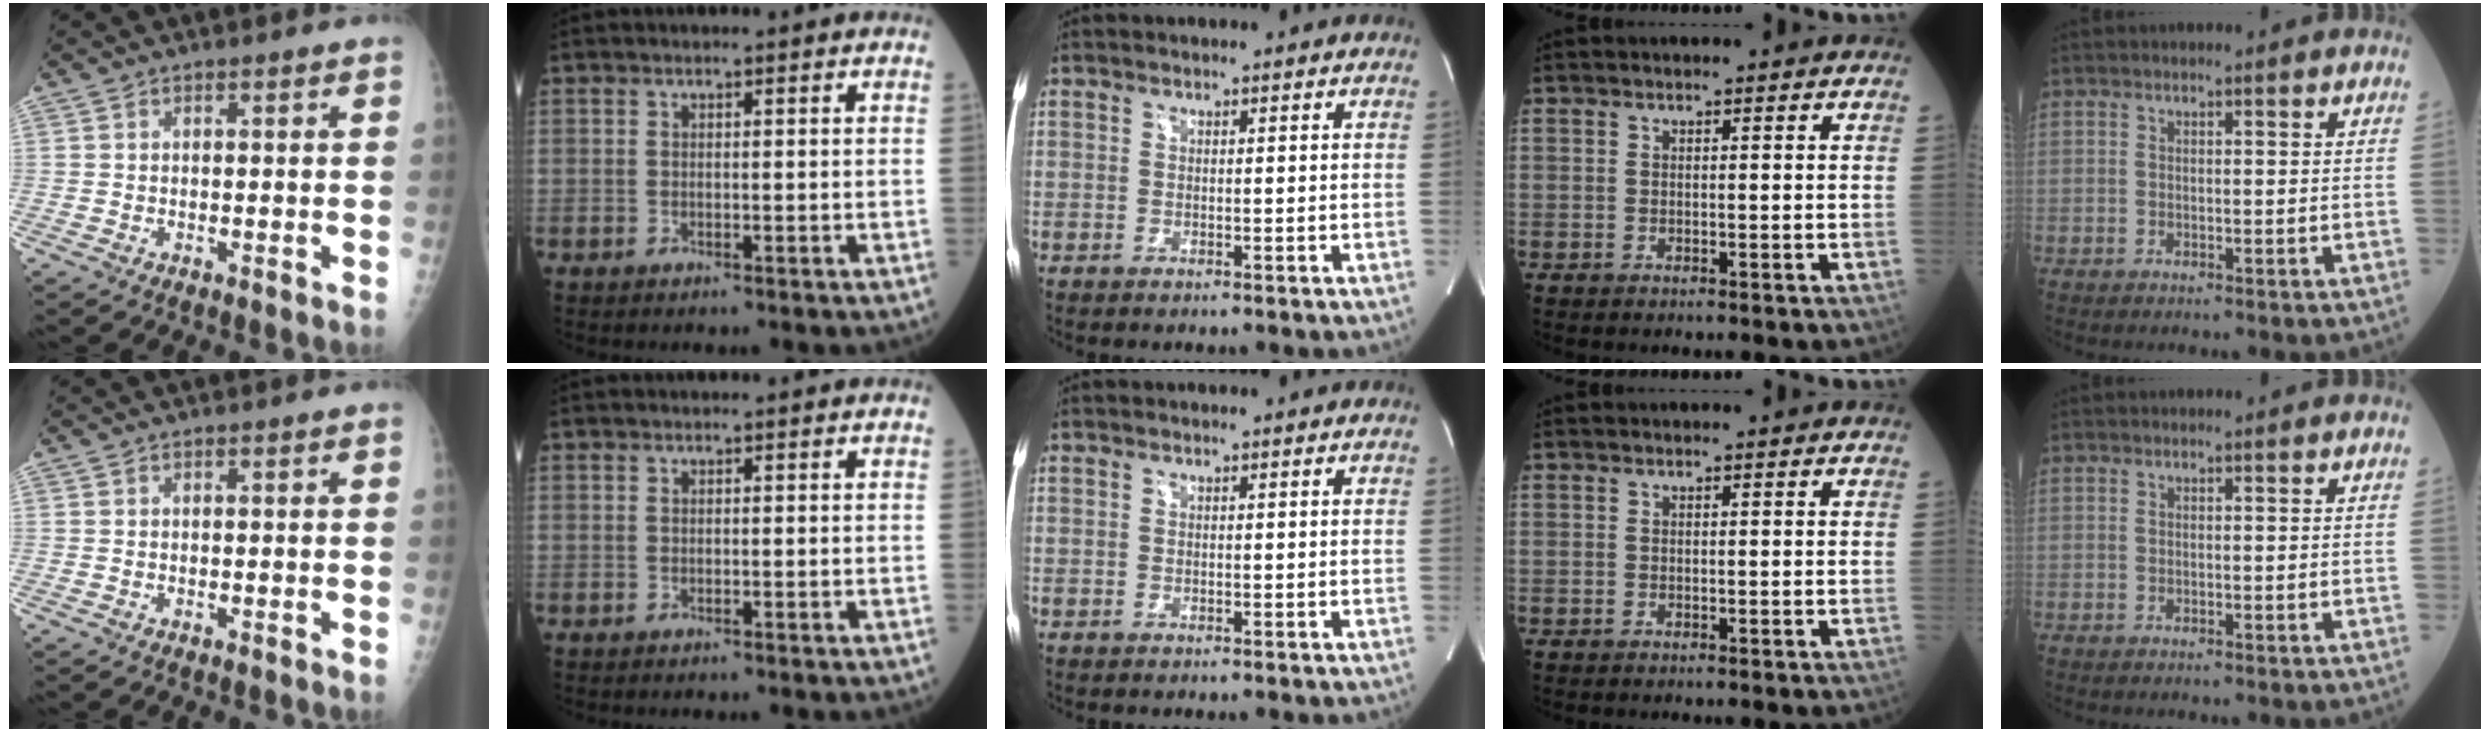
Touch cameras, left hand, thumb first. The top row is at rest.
{}